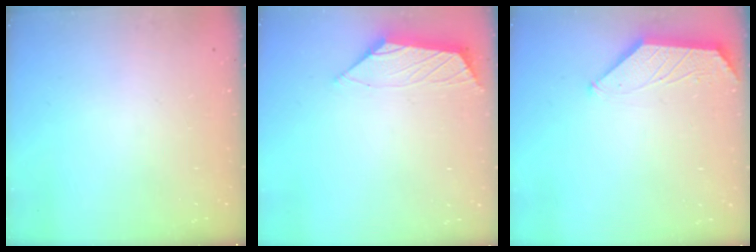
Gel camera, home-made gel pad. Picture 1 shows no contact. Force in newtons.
{"total": 1.1, "press": 0.9, "slide": 0.5}
{"total": 1.0, "press": 0.9, "slide": 0.2}